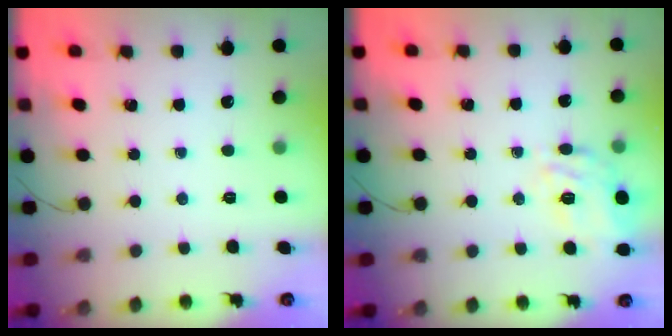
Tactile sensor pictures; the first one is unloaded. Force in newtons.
{"total": 9.3, "press": 9.1, "slide": 1.6}